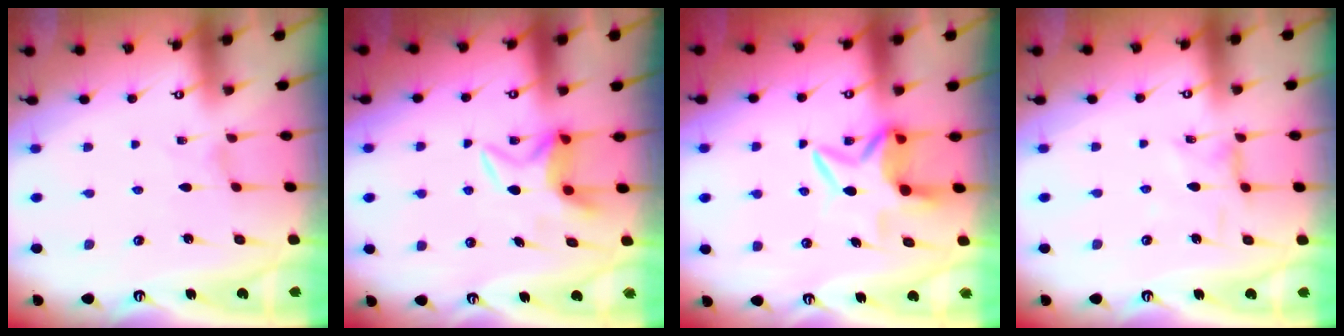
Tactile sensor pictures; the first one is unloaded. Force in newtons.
{"total": 5.5, "press": 5.5, "slide": 0.3}
{"total": 7.3, "press": 7.3, "slide": 1.0}
{"total": 1.3, "press": 1.2, "slide": 0.4}